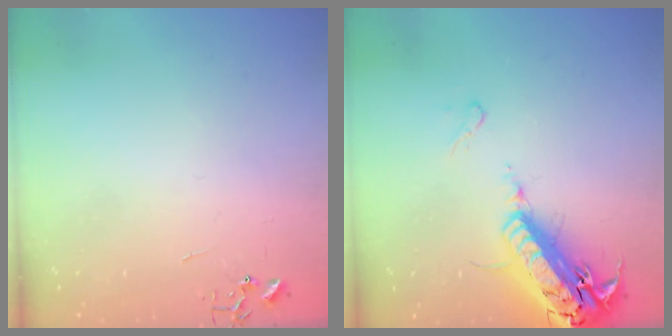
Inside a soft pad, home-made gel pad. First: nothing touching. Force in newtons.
{"total": 21.2, "press": 20.7, "slide": 4.7}